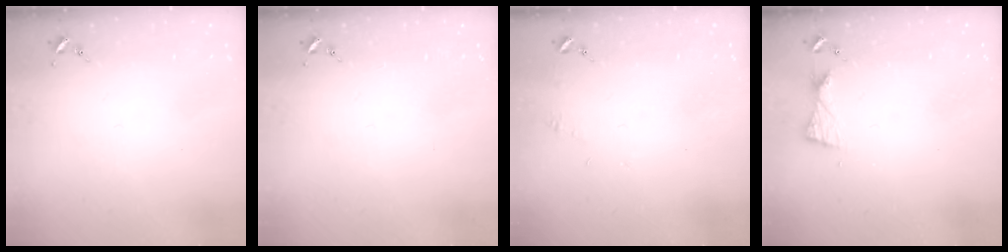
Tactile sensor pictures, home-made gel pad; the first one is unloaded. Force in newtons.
{"total": 0.0}
{"total": 4.3, "press": 4.3, "slide": 0.5}
{"total": 6.0, "press": 5.9, "slide": 0.8}